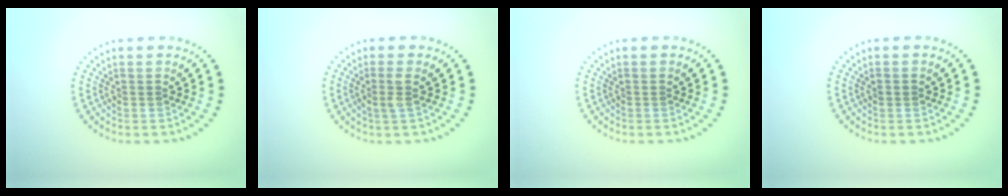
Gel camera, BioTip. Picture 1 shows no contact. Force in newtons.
{"total": 1.5, "press": 1.2, "slide": 0.9}
{"total": 0.0}
{"total": 0.8, "press": 0.7, "slide": 0.3}